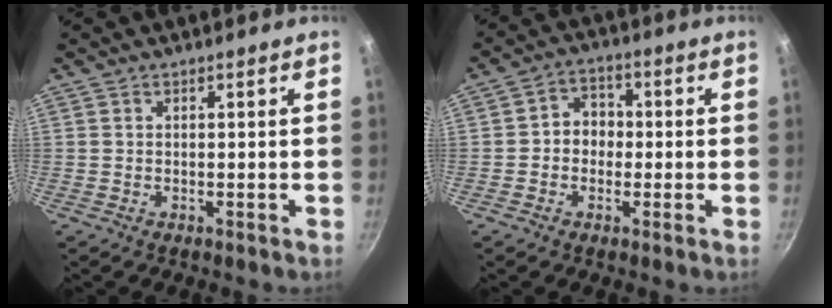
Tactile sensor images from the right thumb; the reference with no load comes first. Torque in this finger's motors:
{"motor_torque": [-0.24, -0.03, -0.03, 0.36, 0.03]}